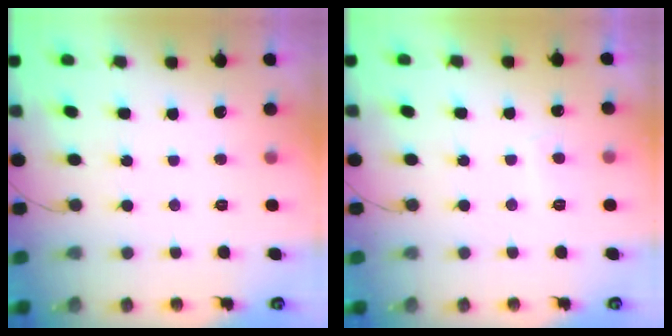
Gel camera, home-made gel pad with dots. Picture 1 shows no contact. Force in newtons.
{"total": 1.6, "press": 1.4, "slide": 0.7}